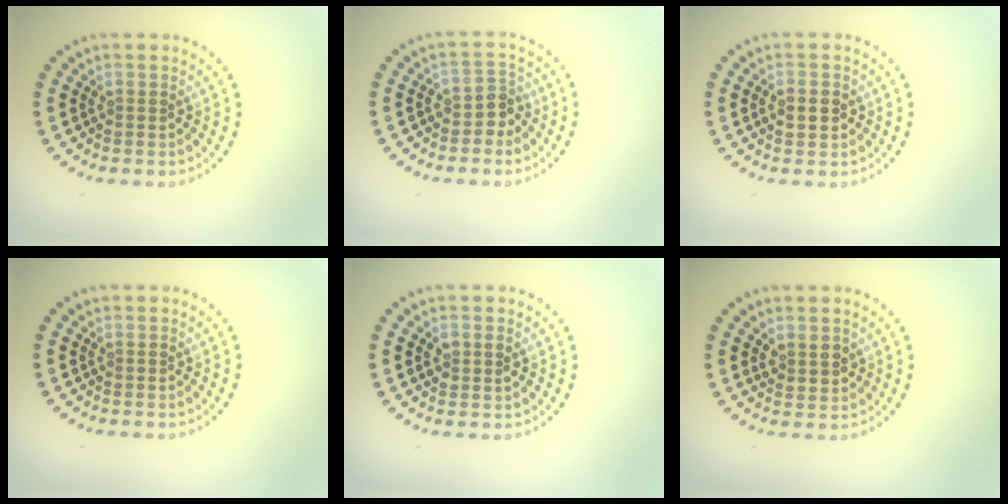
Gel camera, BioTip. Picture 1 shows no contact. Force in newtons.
{"total": 2.0, "press": 1.6, "slide": 1.2}
{"total": 2.4, "press": 2.4, "slide": 0.0}
{"total": 0.0}
{"total": 1.4, "press": 1.4, "slide": 0.2}
{"total": 1.7, "press": 1.6, "slide": 0.7}